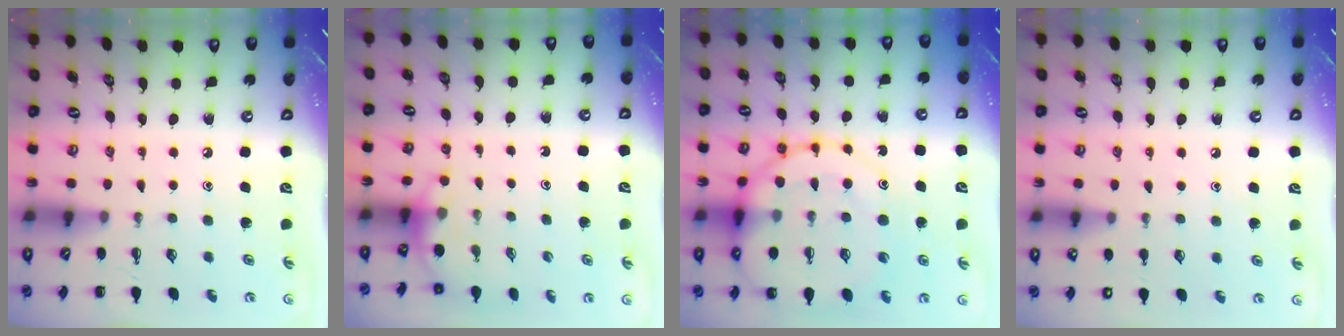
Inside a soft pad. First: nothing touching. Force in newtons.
{"total": 3.9, "press": 3.7, "slide": 1.3}
{"total": 20.7, "press": 20.5, "slide": 2.6}
{"total": 6.5, "press": 6.2, "slide": 1.9}